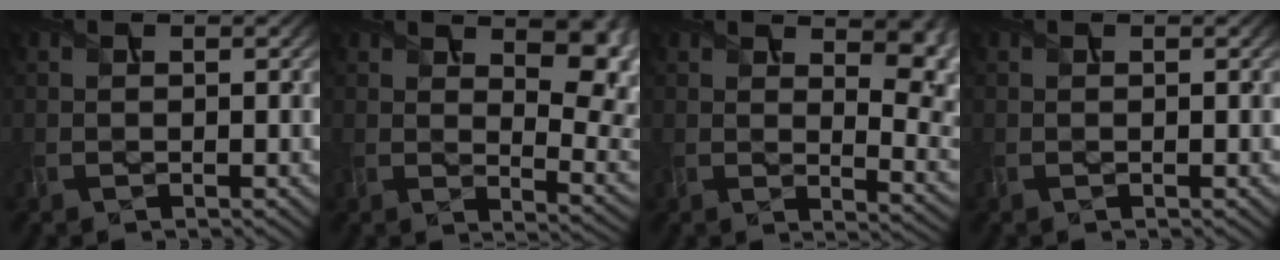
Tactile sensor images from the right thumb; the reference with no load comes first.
{"total": 11.5, "force": [5.0, 5.0, 9.0], "torque": [-0.124, 0.007, 0.076]}
{"total": 11.2, "force": [4.8, 4.6, 9.0], "torque": [-0.121, 0.012, 0.076]}
{"total": 0.0}